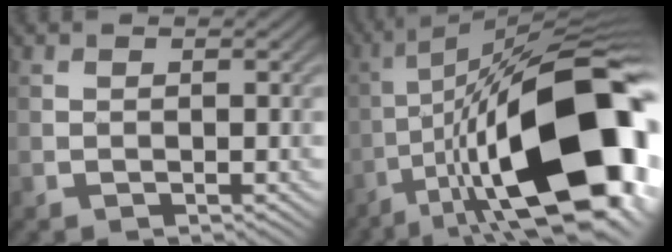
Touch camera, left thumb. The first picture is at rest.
{"total": 22.9, "force": [-7.0, 8.5, 20.1], "torque": [-0.328, -0.004, -0.109]}